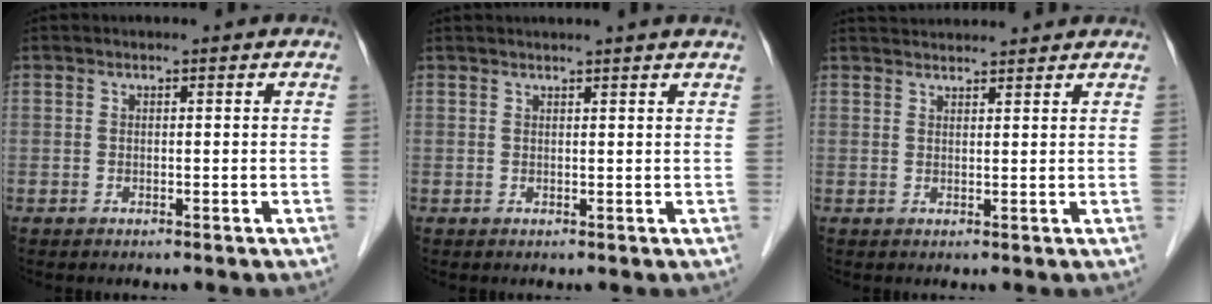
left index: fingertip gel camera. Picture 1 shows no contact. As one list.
[{"total": 4.5, "force": [4.0, -0.8, 1.8], "torque": [-0.021, 0.019, 0.043]}, {"total": 6.2, "force": [6.0, 0.3, 1.2], "torque": [-0.022, 0.036, 0.082]}]